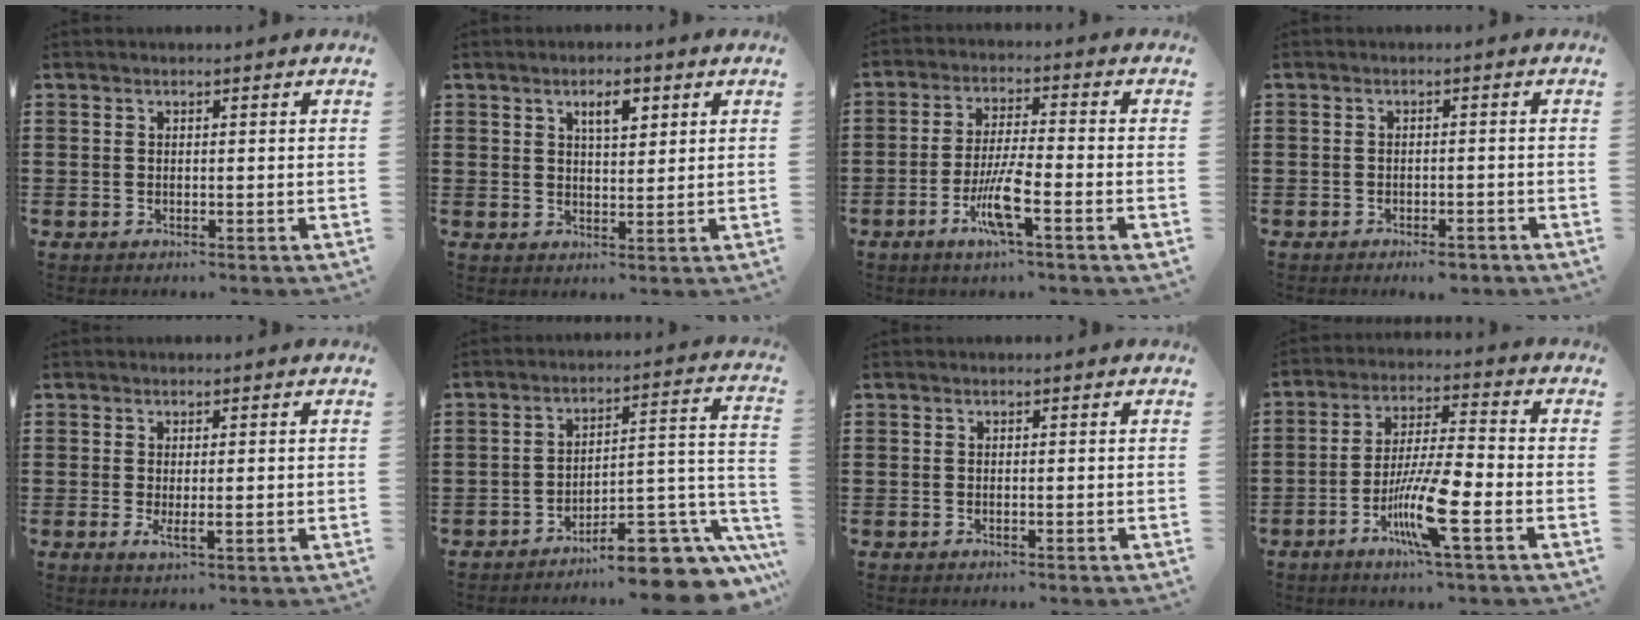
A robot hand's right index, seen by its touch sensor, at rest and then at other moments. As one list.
[{"total": 3.6, "force": [1.9, 1.4, 2.7], "torque": [-0.044, 0.001, 0.029]}, {"total": 7.7, "force": [-3.4, 0.9, 6.8], "torque": [-0.143, -0.013, -0.067]}, {"total": 1.4, "force": [-1.0, 0.5, 0.8], "torque": [-0.017, -0.003, -0.018]}, {"total": 2.7, "force": [-0.2, 0.7, 2.6], "torque": [-0.052, -0.005, -0.006]}, {"total": 10.1, "force": [-8.2, 2.7, 5.3], "torque": [-0.045, 0.016, -0.156]}, {"total": 0.0}, {"total": 10.3, "force": [-4.0, 1.4, 9.4], "torque": [-0.186, -0.010, -0.077]}]